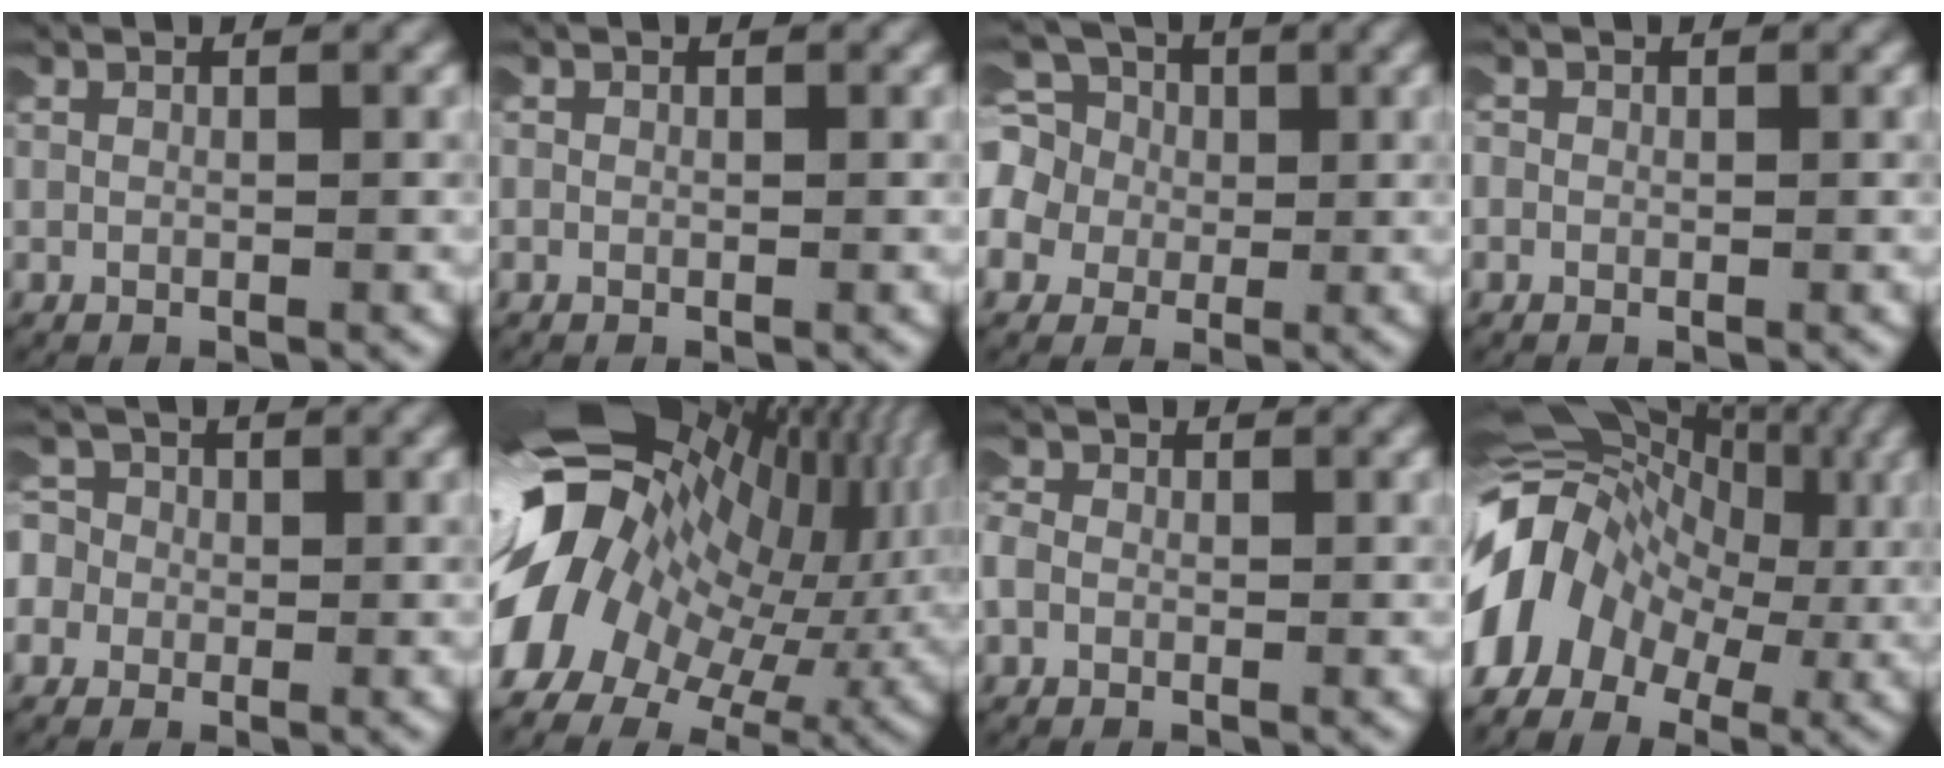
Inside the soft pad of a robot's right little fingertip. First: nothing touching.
{"total": 0.8, "force": [0.0, 0.8, 0.2], "torque": [-0.006, 0.000, -0.004]}
{"total": 10.1, "force": [0.4, 9.3, 3.9], "torque": [-0.128, -0.022, -0.006]}
{"total": 1.6, "force": [0.0, 1.5, 0.4], "torque": [-0.013, 0.003, -0.007]}
{"total": 6.3, "force": [0.2, 5.9, 2.3], "torque": [-0.073, -0.002, -0.012]}
{"total": 23.7, "force": [2.6, 17.6, 15.6], "torque": [-0.236, 0.013, 0.021]}
{"total": 2.6, "force": [0.1, 2.3, 1.2], "torque": [-0.037, 0.001, -0.004]}
{"total": 16.3, "force": [1.6, 13.5, 9.0], "torque": [-0.203, 0.001, 0.009]}